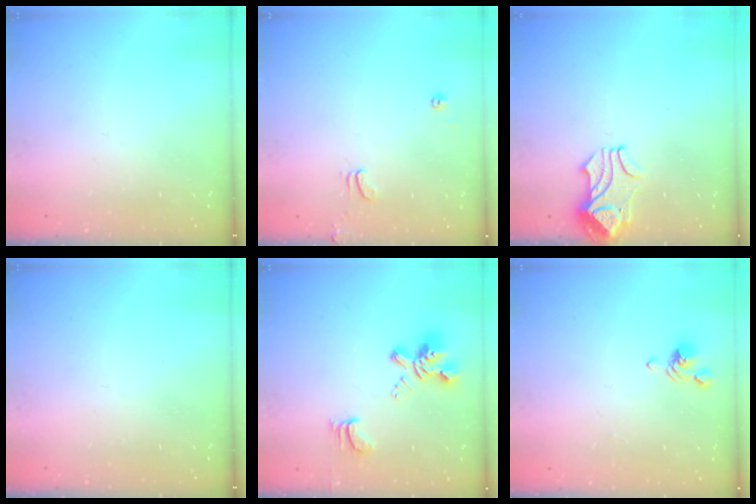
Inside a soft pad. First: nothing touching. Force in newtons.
{"total": 1.3, "press": 1.2, "slide": 0.4}
{"total": 2.2, "press": 2.1, "slide": 0.8}
{"total": 0.0}
{"total": 4.2, "press": 3.9, "slide": 1.4}
{"total": 2.8, "press": 2.8, "slide": 0.3}